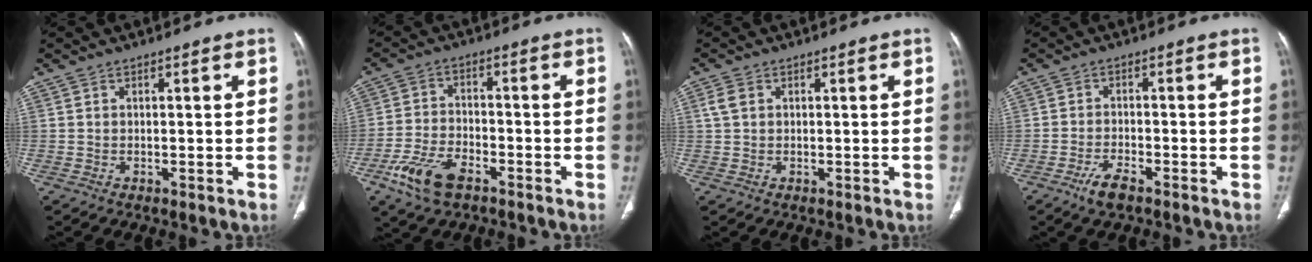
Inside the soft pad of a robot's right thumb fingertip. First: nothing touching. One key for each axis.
{"total": 9.7, "fx": -5.7, "fy": 4.8, "fz": 6.2, "tx": -0.130, "ty": 0.015, "tz": -0.108}
{"total": 2.6, "fx": 0.8, "fy": 1.9, "fz": 1.6, "tx": -0.037, "ty": 0.008, "tz": 0.019}
{"total": 4.0, "fx": -2.8, "fy": 1.2, "fz": 2.6, "tx": -0.058, "ty": 0.011, "tz": -0.051}